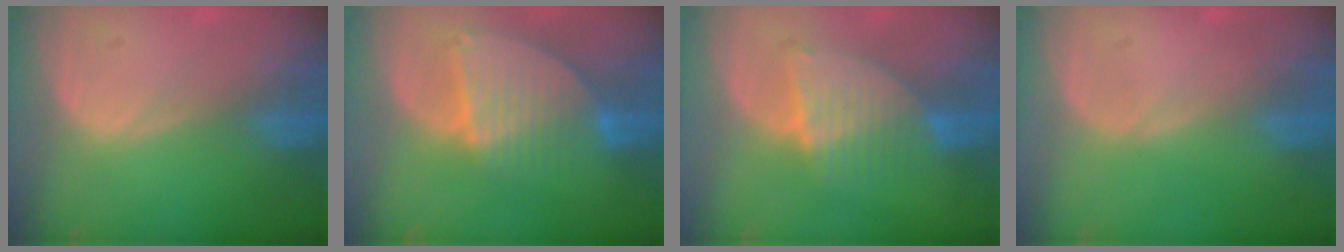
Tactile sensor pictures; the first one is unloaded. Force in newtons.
{"total": 8.6, "press": 7.5, "slide": 4.1}
{"total": 6.3, "press": 6.3, "slide": 0.2}
{"total": 0.0}